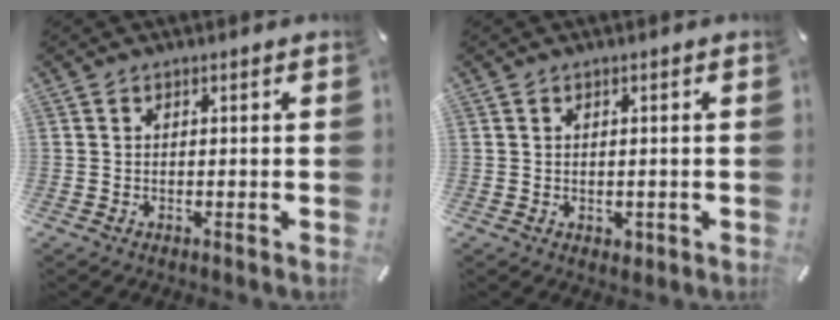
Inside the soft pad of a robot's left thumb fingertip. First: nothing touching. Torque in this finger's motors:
{"motor_torque": [0.23, 0.27, -0.02, 0.06, 0.00]}